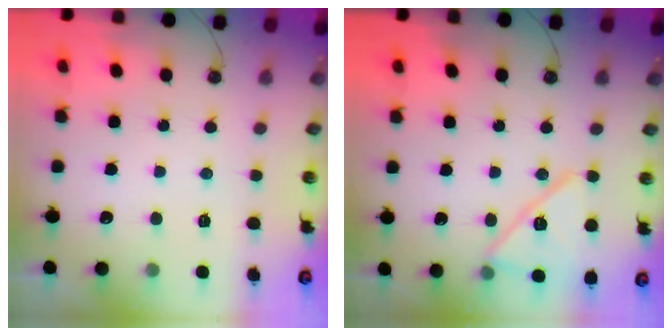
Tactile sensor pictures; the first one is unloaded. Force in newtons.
{"total": 13.5, "press": 12.3, "slide": 5.6}